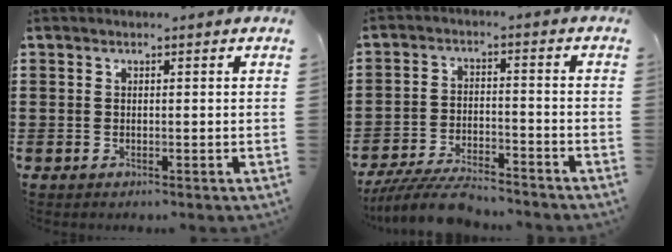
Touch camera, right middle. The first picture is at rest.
{"total": 6.7, "force": [-6.3, 0.8, 2.1], "torque": [-0.041, 0.003, -0.120]}